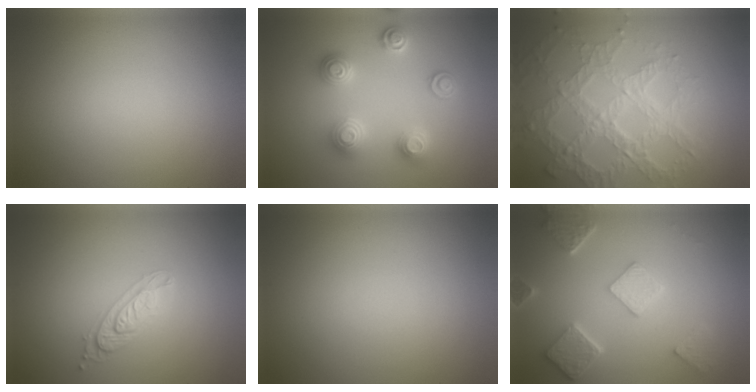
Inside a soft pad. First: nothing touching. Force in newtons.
{"total": 3.5, "press": 3.5, "slide": 0.6}
{"total": 7.8, "press": 5.6, "slide": 5.5}
{"total": 2.1, "press": 2.0, "slide": 0.4}
{"total": 0.0}
{"total": 5.2, "press": 4.0, "slide": 3.2}